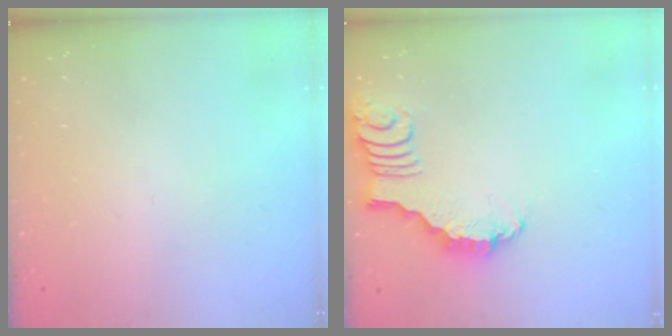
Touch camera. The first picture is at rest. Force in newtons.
{"total": 2.6, "press": 2.6, "slide": 0.3}